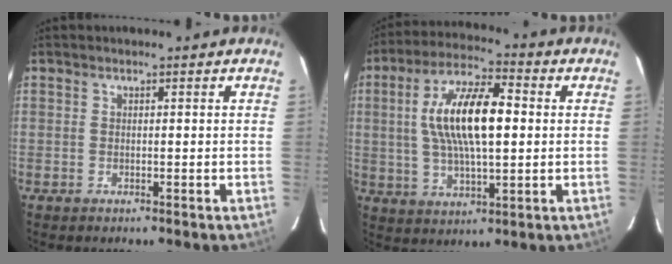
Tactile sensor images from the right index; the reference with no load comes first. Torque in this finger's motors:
{"motor_torque": [1.10, 0.46, 0.63, 0.21]}